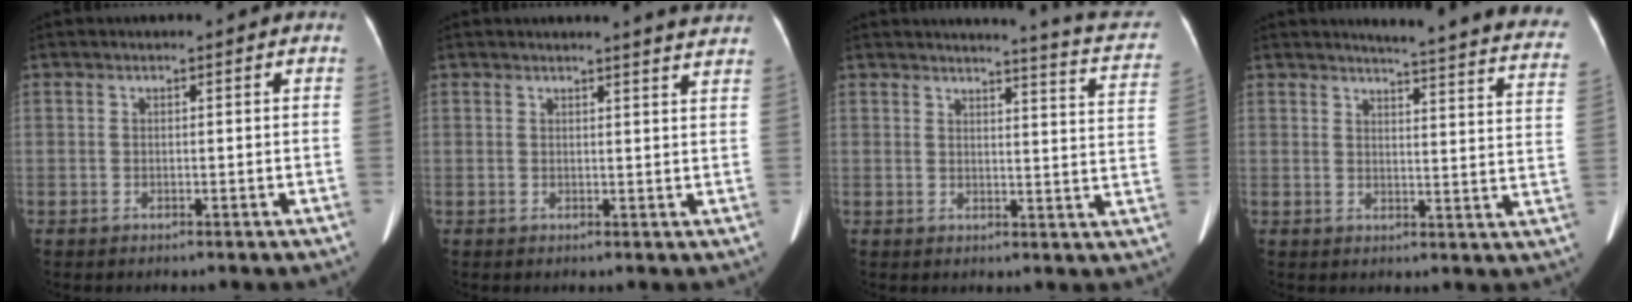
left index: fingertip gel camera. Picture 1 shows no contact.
{"total": 5.2, "force": [5.0, -0.5, 1.4], "torque": [-0.021, -0.009, 0.037]}
{"total": 11.2, "force": [10.6, 0.0, 3.6], "torque": [-0.036, -0.057, 0.094]}
{"total": 21.8, "force": [20.3, 0.9, 7.8], "torque": [-0.086, -0.094, 0.210]}